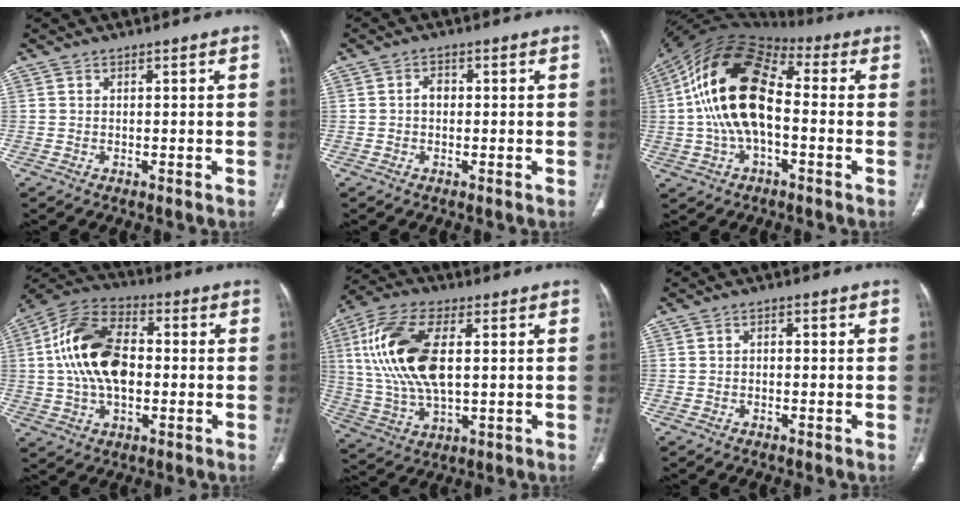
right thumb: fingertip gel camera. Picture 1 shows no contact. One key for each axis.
{"total": 2.0, "fx": -0.1, "fy": 1.5, "fz": 1.3, "tx": -0.014, "ty": 0.008, "tz": -0.005}
{"total": 19.0, "fx": -0.1, "fy": 10.5, "fz": 15.9, "tx": -0.303, "ty": 0.040, "tz": -0.010}
{"total": 17.3, "fx": 0.7, "fy": 10.5, "fz": 13.7, "tx": -0.250, "ty": 0.027, "tz": 0.006}
{"total": 18.1, "fx": 3.2, "fy": 8.9, "fz": 15.5, "tx": -0.322, "ty": 0.002, "tz": 0.063}
{"total": 1.1, "fx": -0.1, "fy": 0.8, "fz": 0.8, "tx": -0.007, "ty": 0.005, "tz": -0.006}